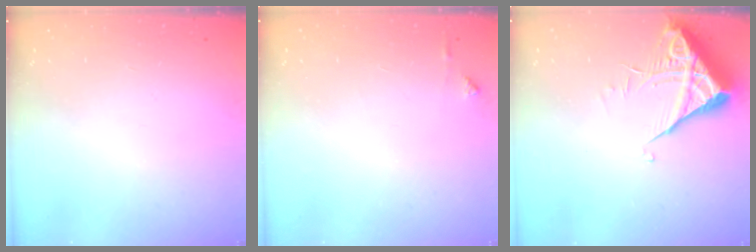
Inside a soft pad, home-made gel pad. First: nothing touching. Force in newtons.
{"total": 3.5, "press": 3.4, "slide": 0.5}
{"total": 6.0, "press": 6.0, "slide": 0.2}